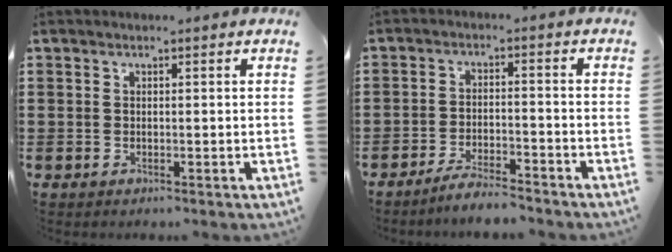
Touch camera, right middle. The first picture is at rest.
{"total": 4.5, "force": [-4.2, 0.1, 1.5], "torque": [-0.034, -0.003, -0.083]}